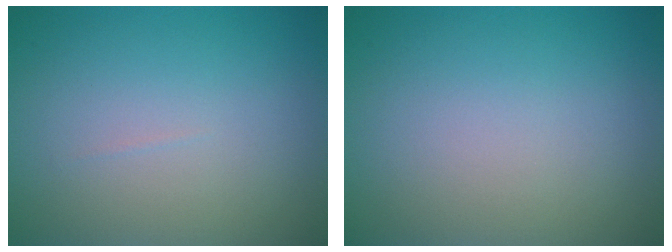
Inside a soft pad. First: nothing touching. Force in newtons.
{"total": 0.0}